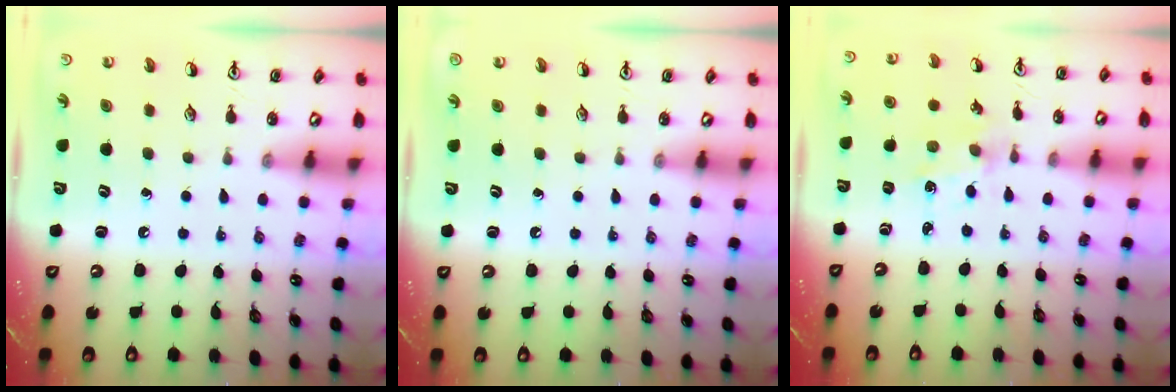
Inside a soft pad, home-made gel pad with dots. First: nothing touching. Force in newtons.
{"total": 0.0}
{"total": 1.5, "press": 1.5, "slide": 0.1}